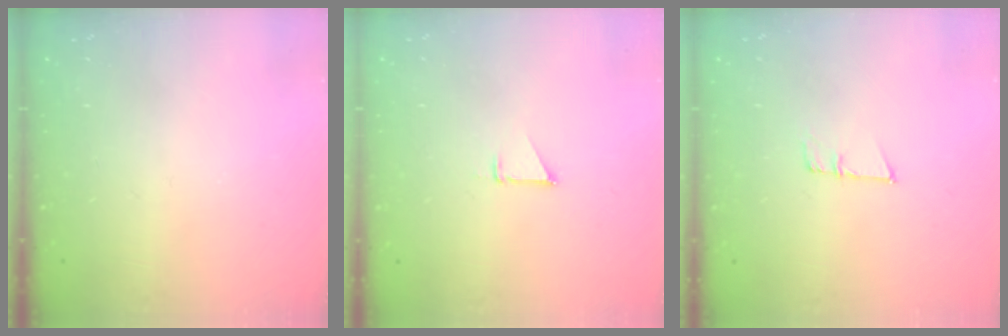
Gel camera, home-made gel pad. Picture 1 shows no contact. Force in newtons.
{"total": 1.9, "press": 1.9, "slide": 0.0}
{"total": 5.4, "press": 5.2, "slide": 1.3}